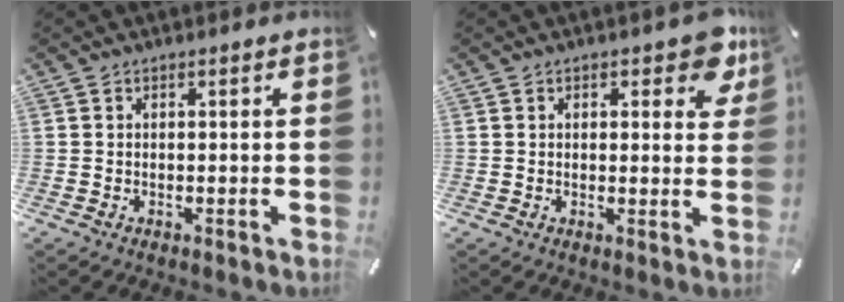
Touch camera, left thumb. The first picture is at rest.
{"total": 6.0, "force": [3.3, 3.0, 4.0], "torque": [-0.039, -0.014, 0.051]}